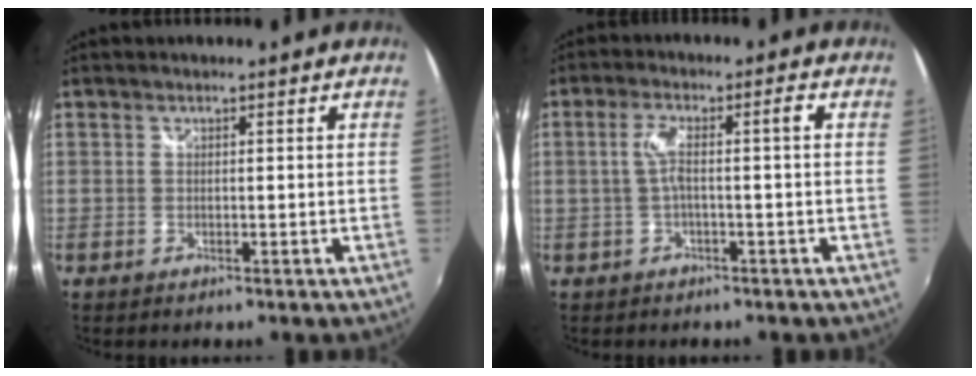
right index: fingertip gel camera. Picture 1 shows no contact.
{"total": 4.0, "force": [-1.0, -0.3, 3.9], "torque": [-0.075, 0.004, -0.014]}